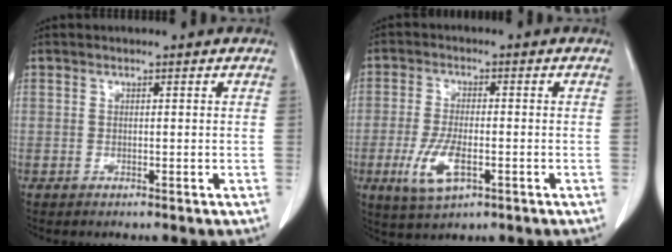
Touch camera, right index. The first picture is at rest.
{"total": 7.1, "force": [-2.6, 2.6, 6.2], "torque": [-0.131, -0.011, -0.041]}